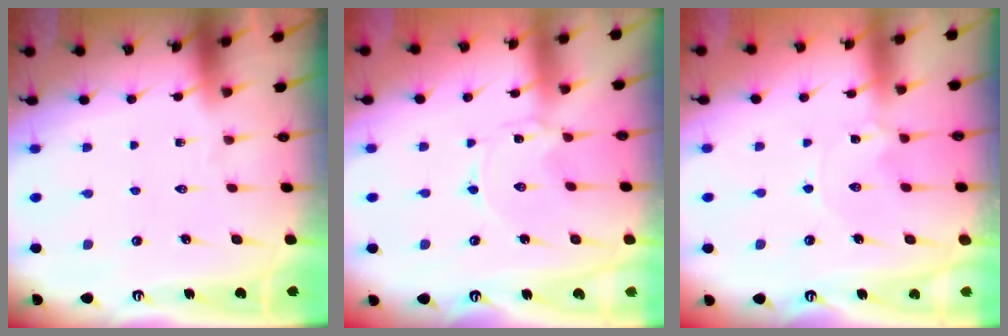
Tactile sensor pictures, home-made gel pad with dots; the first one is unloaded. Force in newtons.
{"total": 0.0}
{"total": 1.4, "press": 1.4, "slide": 0.2}